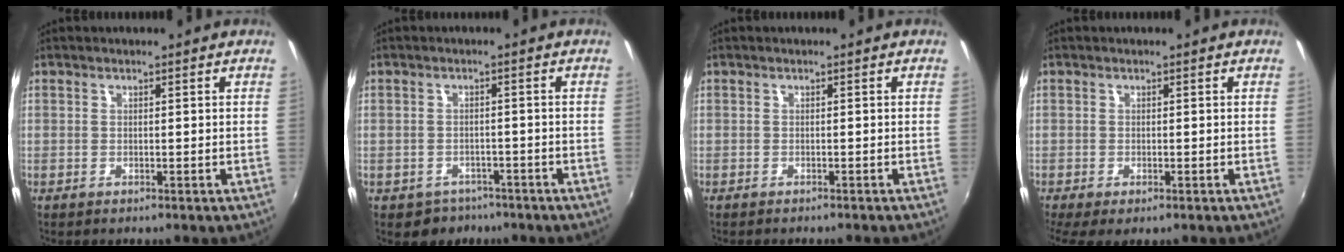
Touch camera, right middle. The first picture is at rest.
{"total": 4.8, "force": [-3.3, 3.5, 0.7], "torque": [-0.026, -0.001, -0.045]}
{"total": 1.4, "force": [-1.3, 0.1, 0.5], "torque": [-0.013, -0.010, -0.020]}
{"total": 3.9, "force": [-2.3, 1.2, 2.9], "torque": [-0.056, -0.021, -0.032]}